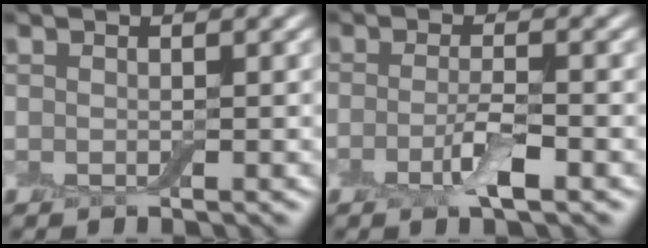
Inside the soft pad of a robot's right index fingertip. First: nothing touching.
{"total": 2.9, "force": [-1.2, 0.7, 2.6], "torque": [-0.050, 0.000, -0.028]}